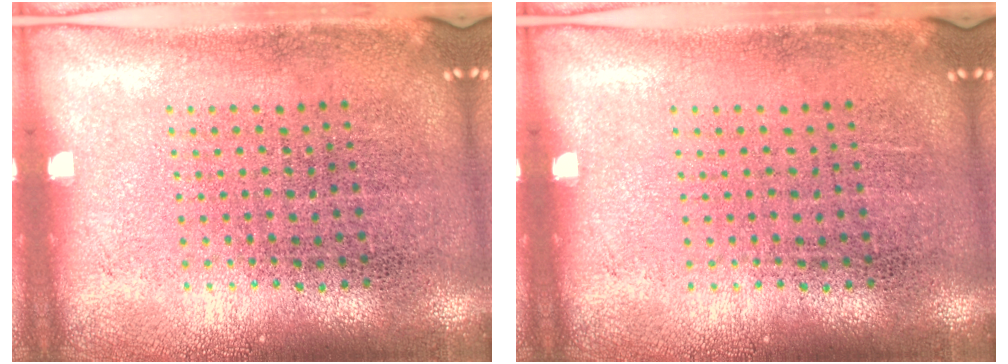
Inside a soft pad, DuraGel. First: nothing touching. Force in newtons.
{"total": 0.0}